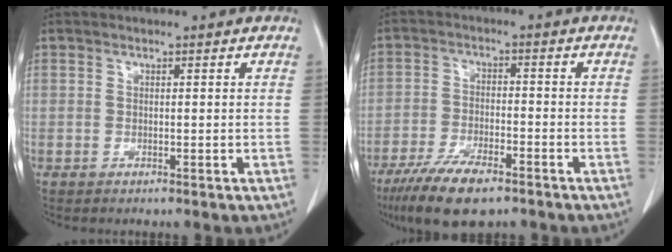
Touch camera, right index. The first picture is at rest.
{"total": 9.7, "force": [-6.8, 2.7, 6.4], "torque": [-0.115, -0.016, -0.118]}